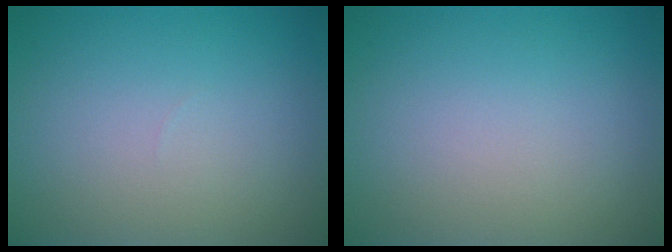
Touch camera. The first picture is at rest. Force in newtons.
{"total": 0.0}